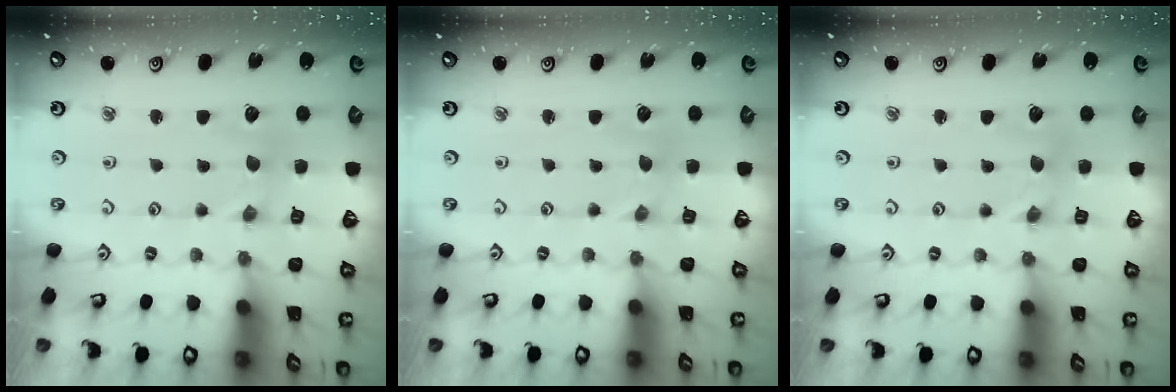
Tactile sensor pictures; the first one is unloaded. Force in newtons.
{"total": 0.0}
{"total": 0.0}